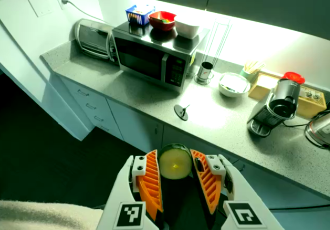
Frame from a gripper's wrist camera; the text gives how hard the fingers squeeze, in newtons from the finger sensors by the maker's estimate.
{"total": 10.0, "left": 10.0, "right": 10.1}